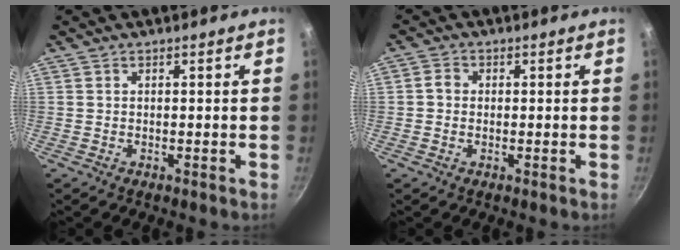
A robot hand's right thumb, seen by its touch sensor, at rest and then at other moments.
{"total": 2.4, "force": [-0.1, 2.1, 1.2], "torque": [-0.020, 0.007, -0.008]}